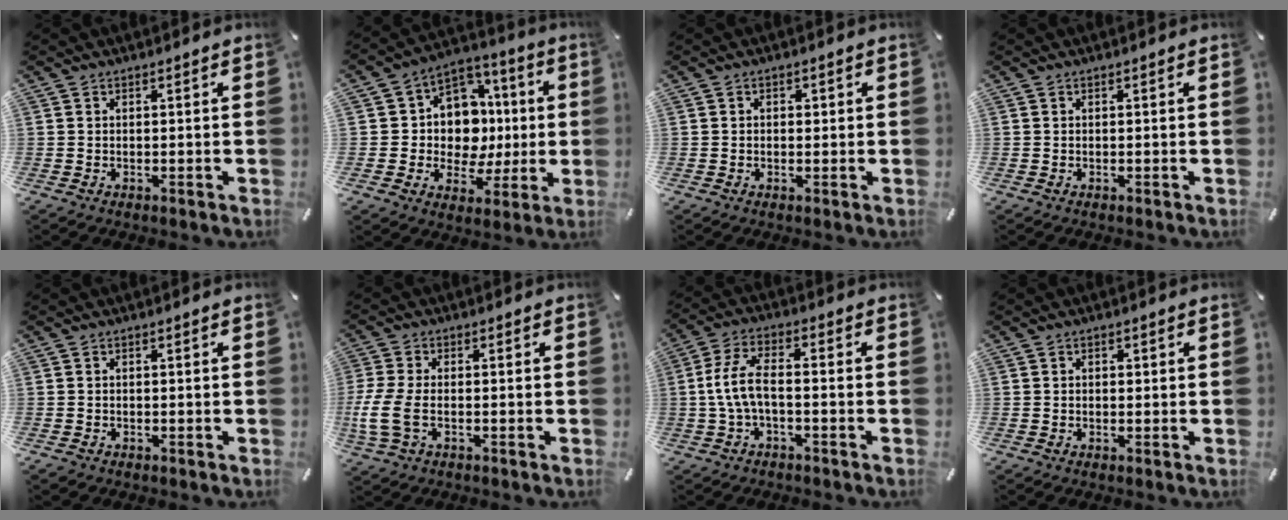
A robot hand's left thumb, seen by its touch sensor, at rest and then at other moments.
{"total": 13.0, "force": [0.0, 11.8, 5.5], "torque": [-0.076, -0.010, 0.014]}
{"total": 1.0, "force": [0.0, 0.9, 0.5], "torque": [-0.010, 0.005, -0.002]}
{"total": 0.0}
{"total": 0.6, "force": [-0.4, 0.4, 0.2], "torque": [-0.004, 0.001, -0.009]}
{"total": 7.9, "force": [-2.0, 4.1, 6.4], "torque": [-0.141, -0.005, -0.035]}
{"total": 8.1, "force": [-1.7, 3.3, 7.2], "torque": [-0.147, 0.005, -0.033]}
{"total": 0.8, "force": [-0.1, 0.7, 0.4], "torque": [-0.007, 0.004, -0.003]}